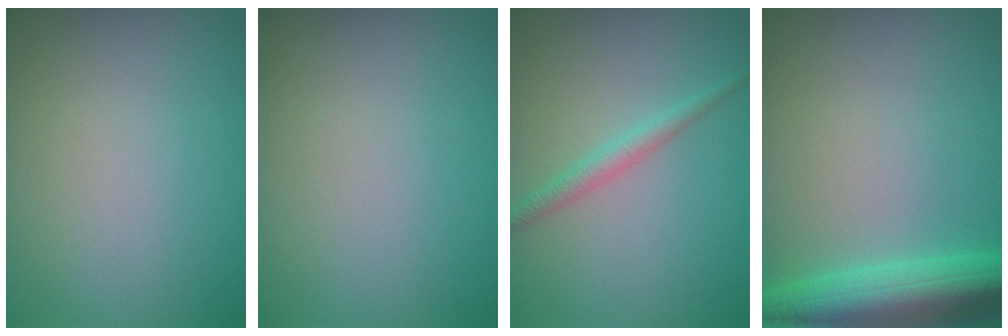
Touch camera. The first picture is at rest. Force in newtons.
{"total": 0.0}
{"total": 1.8, "press": 1.8, "slide": 0.0}
{"total": 8.2, "press": 8.1, "slide": 0.4}